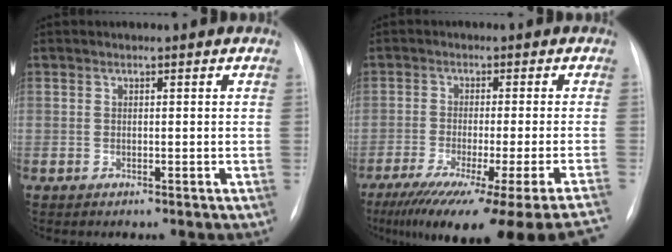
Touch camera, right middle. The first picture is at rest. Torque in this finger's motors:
{"motor_torque": [1.18, -0.96, 0.91, 0.17]}